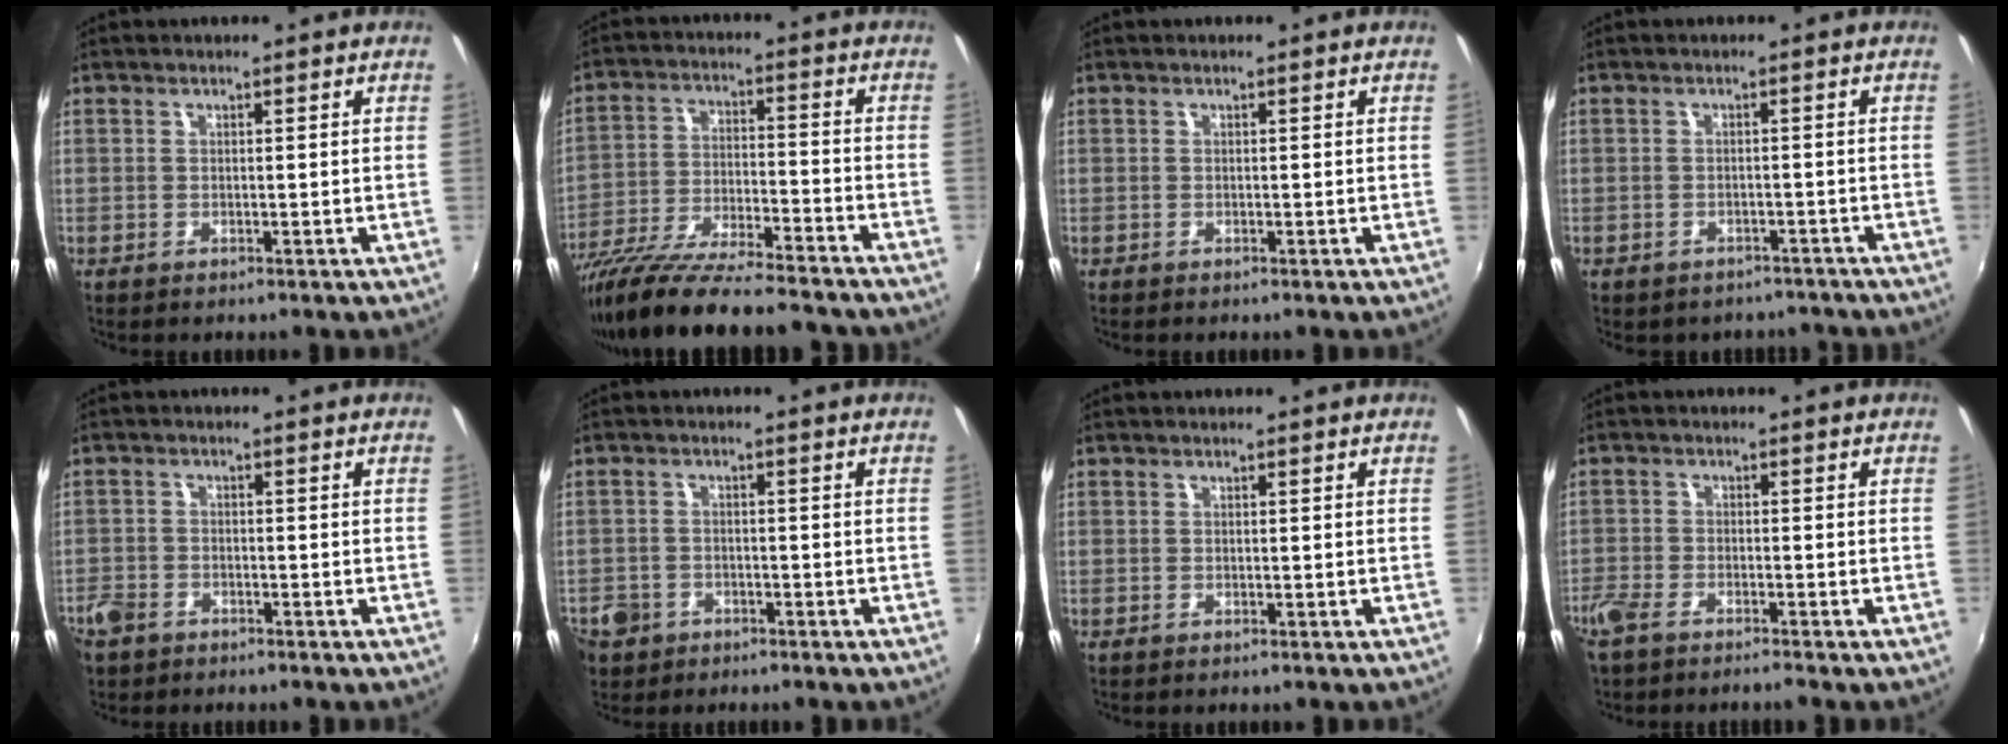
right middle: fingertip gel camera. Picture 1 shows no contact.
{"total": 21.7, "force": [-18.5, 3.0, 10.9], "torque": [-0.209, -0.057, -0.297]}
{"total": 0.0}
{"total": 6.9, "force": [-5.8, 3.3, 1.8], "torque": [-0.039, -0.008, -0.066]}
{"total": 5.5, "force": [-3.7, 3.6, 1.9], "torque": [-0.055, -0.002, -0.068]}
{"total": 6.6, "force": [-3.4, 5.3, 1.9], "torque": [-0.067, 0.004, -0.055]}
{"total": 0.0}
{"total": 5.1, "force": [-4.2, 1.3, 2.6], "torque": [-0.074, -0.014, -0.084]}